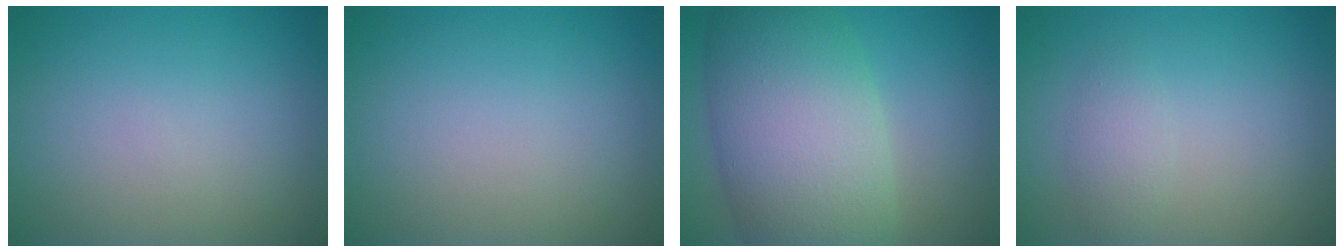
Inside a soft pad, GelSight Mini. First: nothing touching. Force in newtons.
{"total": 0.0}
{"total": 11.7, "press": 11.7, "slide": 0.8}
{"total": 1.6, "press": 1.6, "slide": 0.1}